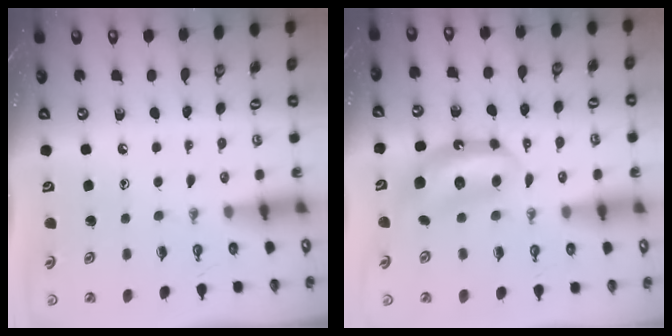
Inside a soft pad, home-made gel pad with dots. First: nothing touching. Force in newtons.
{"total": 7.1, "press": 7.1, "slide": 0.5}